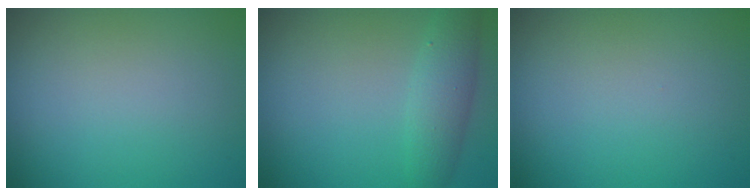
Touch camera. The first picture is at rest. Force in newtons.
{"total": 3.2, "press": 3.2, "slide": 0.1}
{"total": 0.0}